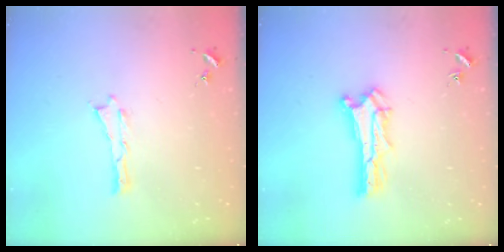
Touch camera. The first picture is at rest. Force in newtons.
{"total": 1.4, "press": 1.4, "slide": 0.2}